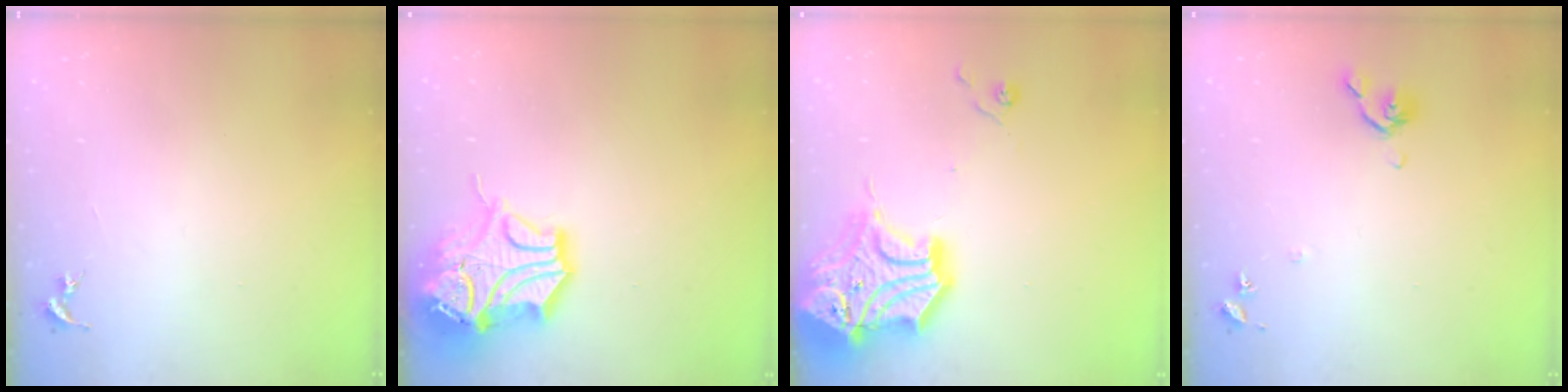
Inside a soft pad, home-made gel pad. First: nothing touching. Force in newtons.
{"total": 16.4, "press": 16.3, "slide": 2.2}
{"total": 21.9, "press": 21.7, "slide": 2.9}
{"total": 6.7, "press": 6.6, "slide": 1.0}